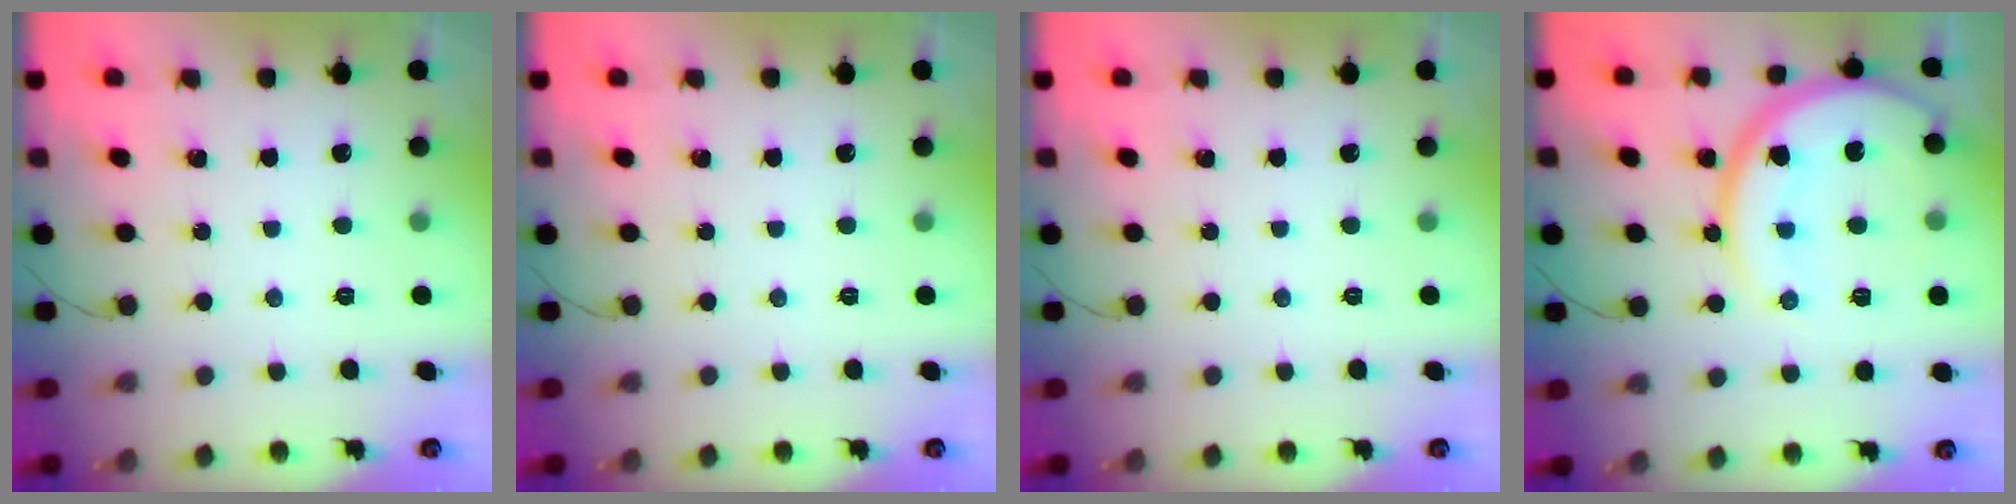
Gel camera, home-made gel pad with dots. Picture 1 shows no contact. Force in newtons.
{"total": 0.0}
{"total": 0.0}
{"total": 14.8, "press": 14.7, "slide": 1.2}